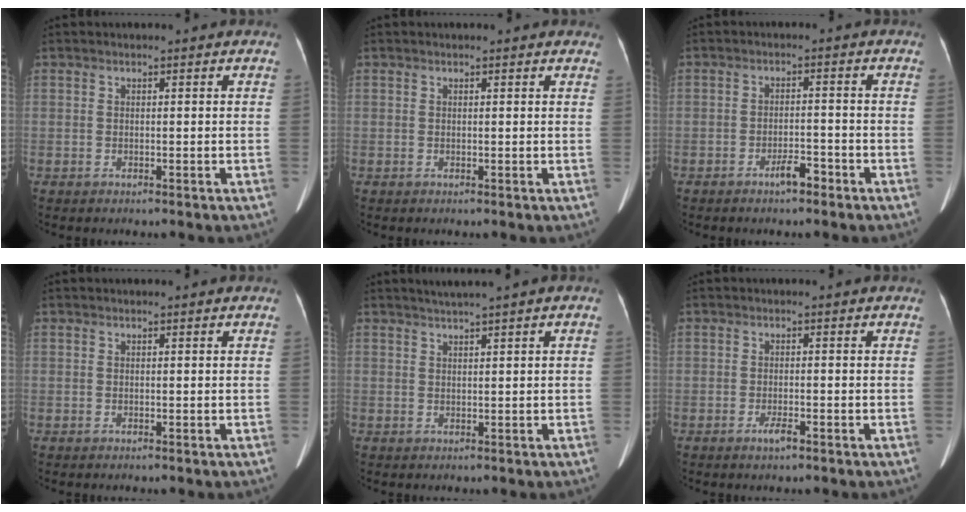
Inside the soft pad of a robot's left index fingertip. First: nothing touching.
{"total": 2.3, "force": [2.0, 0.7, 0.8], "torque": [-0.011, 0.005, 0.009]}
{"total": 3.0, "force": [-2.3, 0.8, 1.8], "torque": [-0.033, -0.003, -0.039]}
{"total": 0.0}
{"total": 1.6, "force": [1.2, -0.2, 1.1], "torque": [-0.019, 0.010, 0.025]}
{"total": 1.8, "force": [-1.2, 0.3, 1.3], "torque": [-0.027, -0.007, -0.020]}